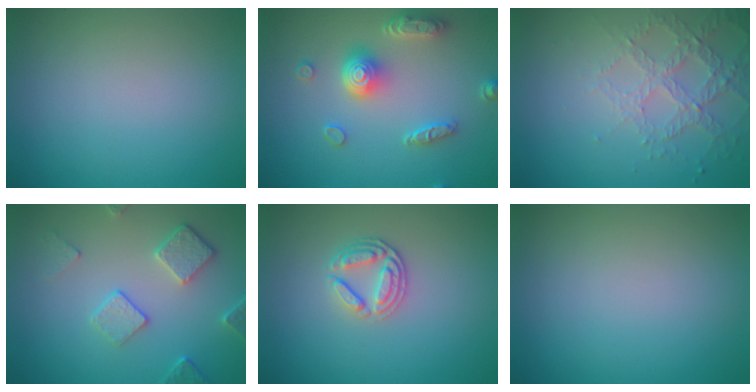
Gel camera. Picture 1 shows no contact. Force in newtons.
{"total": 4.8, "press": 3.7, "slide": 3.0}
{"total": 3.4, "press": 2.9, "slide": 1.8}
{"total": 3.7, "press": 3.1, "slide": 1.9}
{"total": 2.6, "press": 2.4, "slide": 1.0}
{"total": 0.0}